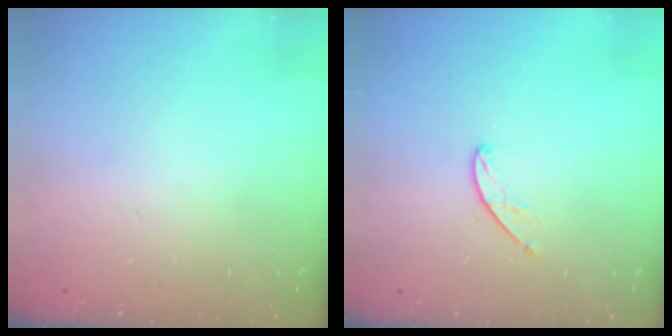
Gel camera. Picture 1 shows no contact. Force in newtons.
{"total": 5.5, "press": 5.5, "slide": 0.5}